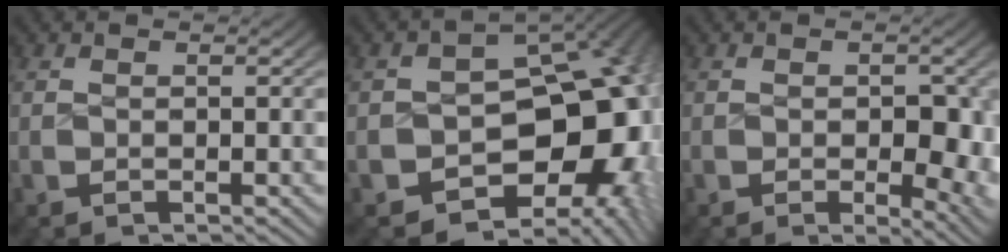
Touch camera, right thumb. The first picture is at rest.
{"total": 19.0, "force": [-2.2, 13.3, 13.4], "torque": [-0.190, -0.045, -0.029]}
{"total": 5.6, "force": [-0.9, 3.1, 4.5], "torque": [-0.064, -0.030, -0.001]}